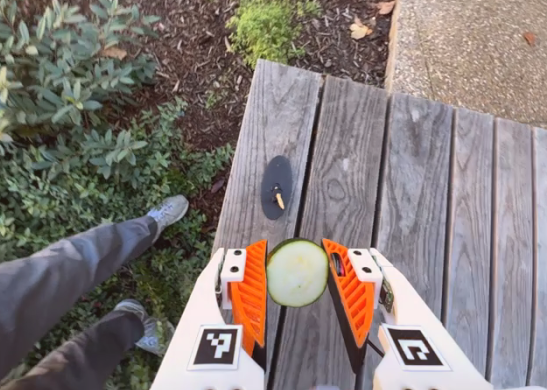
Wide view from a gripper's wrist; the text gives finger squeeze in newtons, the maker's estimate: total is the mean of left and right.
{"total": 12.2, "left": 12.6, "right": 11.9}